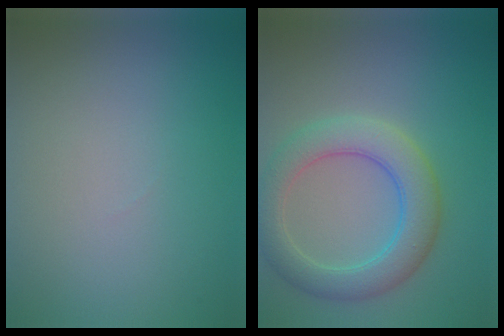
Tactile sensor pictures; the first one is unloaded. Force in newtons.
{"total": 5.2, "press": 5.2, "slide": 0.2}